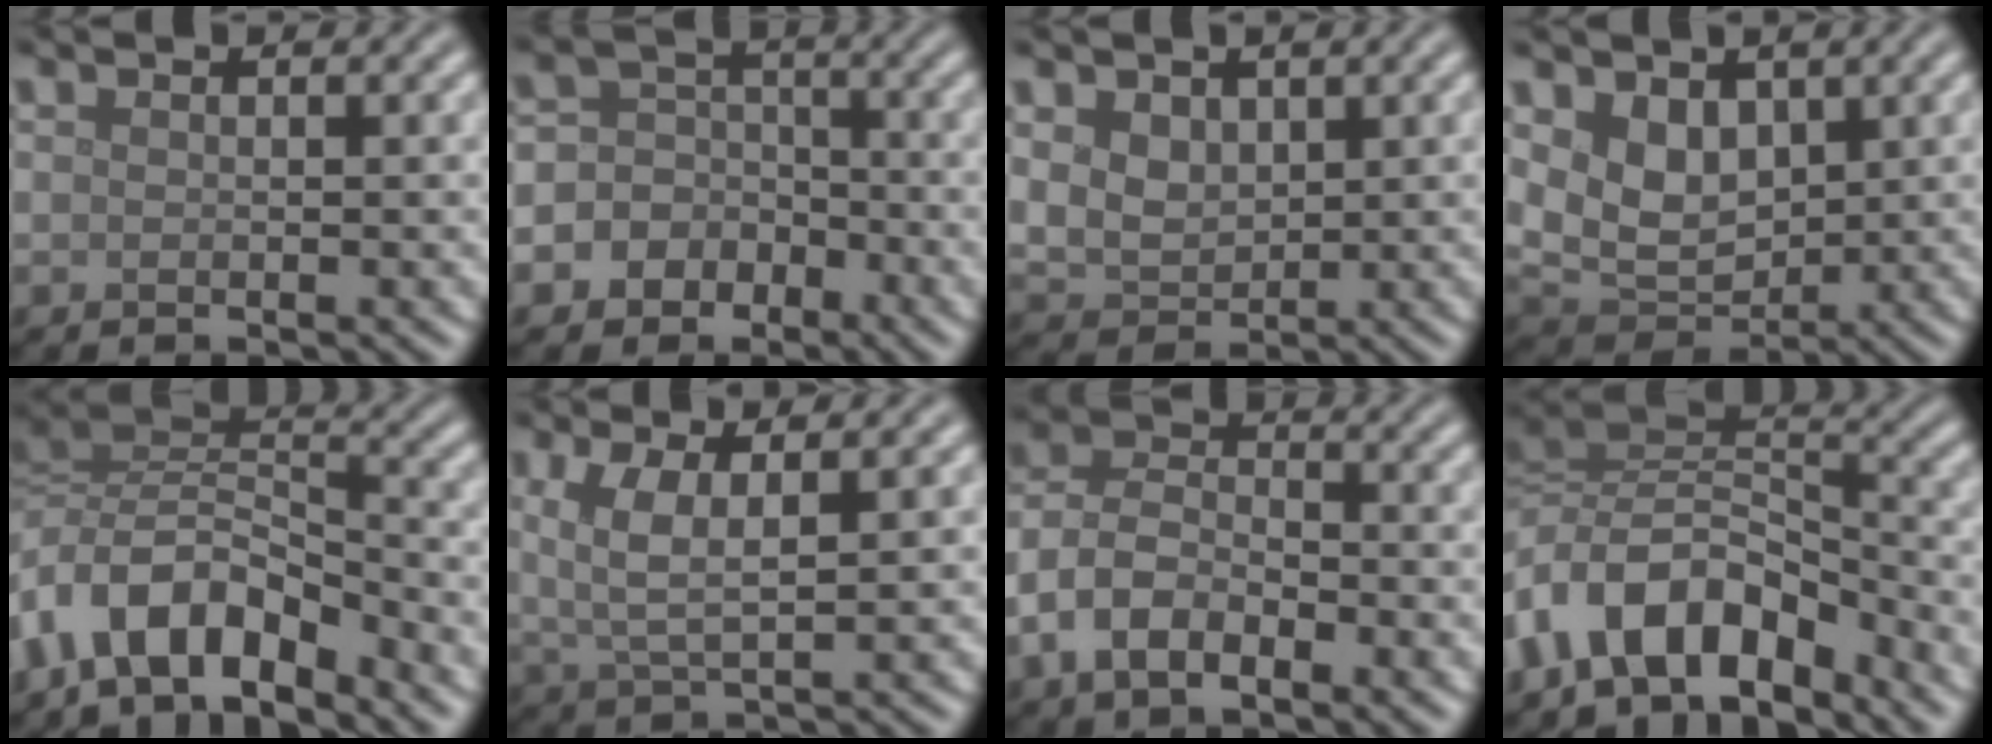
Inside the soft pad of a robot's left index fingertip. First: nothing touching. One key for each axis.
{"total": 7.6, "fx": -3.2, "fy": 6.8, "fz": 1.3, "tx": -0.014, "ty": 0.013, "tz": -0.081}
{"total": 3.7, "fx": 1.4, "fy": 2.8, "fz": 1.9, "tx": -0.053, "ty": -0.002, "tz": 0.031}
{"total": 4.6, "fx": 1.5, "fy": 3.4, "fz": 2.7, "tx": -0.060, "ty": -0.014, "tz": 0.029}
{"total": 7.5, "fx": -4.5, "fy": 3.6, "fz": 4.9, "tx": -0.076, "ty": 0.005, "tz": -0.094}
{"total": 3.7, "fx": 1.2, "fy": 1.2, "fz": 3.3, "tx": -0.073, "ty": -0.003, "tz": 0.027}
{"total": 6.2, "fx": -2.8, "fy": 3.5, "fz": 4.3, "tx": -0.080, "ty": 0.006, "tz": -0.061}
{"total": 9.2, "fx": -4.9, "fy": 5.0, "fz": 5.9, "tx": -0.092, "ty": 0.007, "tz": -0.097}